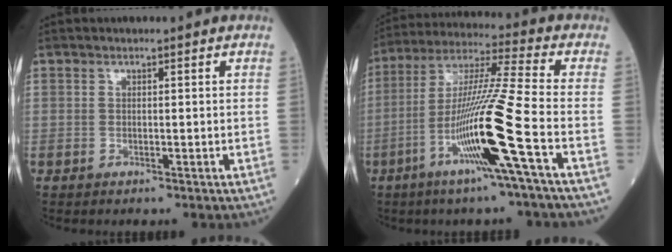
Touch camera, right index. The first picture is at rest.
{"total": 15.6, "force": [-5.5, -2.2, 14.4], "torque": [-0.279, -0.012, -0.109]}